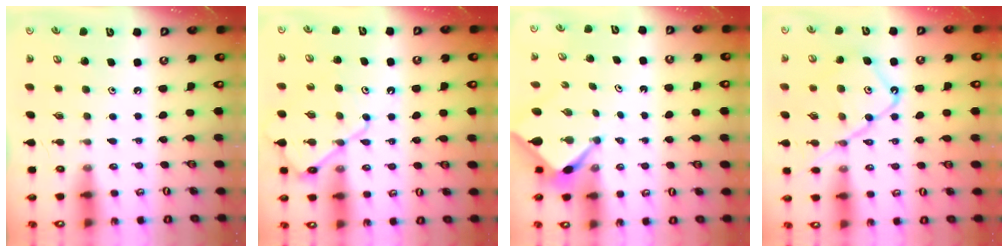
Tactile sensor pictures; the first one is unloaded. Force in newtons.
{"total": 11.4, "press": 11.4, "slide": 1.1}
{"total": 4.5, "press": 4.5, "slide": 0.3}
{"total": 14.9, "press": 14.9, "slide": 1.4}